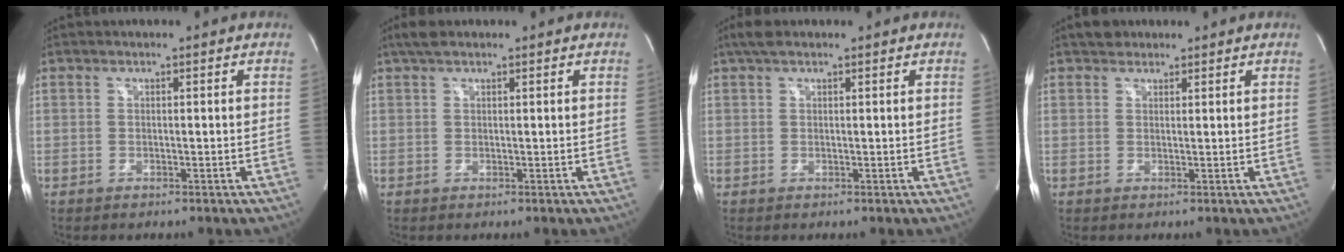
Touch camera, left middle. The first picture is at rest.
{"total": 2.5, "force": [1.8, 0.8, 1.4], "torque": [-0.032, 0.020, 0.035]}
{"total": 2.7, "force": [1.9, 0.9, 1.7], "torque": [-0.038, 0.022, 0.037]}
{"total": 2.1, "force": [1.6, 1.3, 0.4], "torque": [-0.007, 0.014, 0.024]}